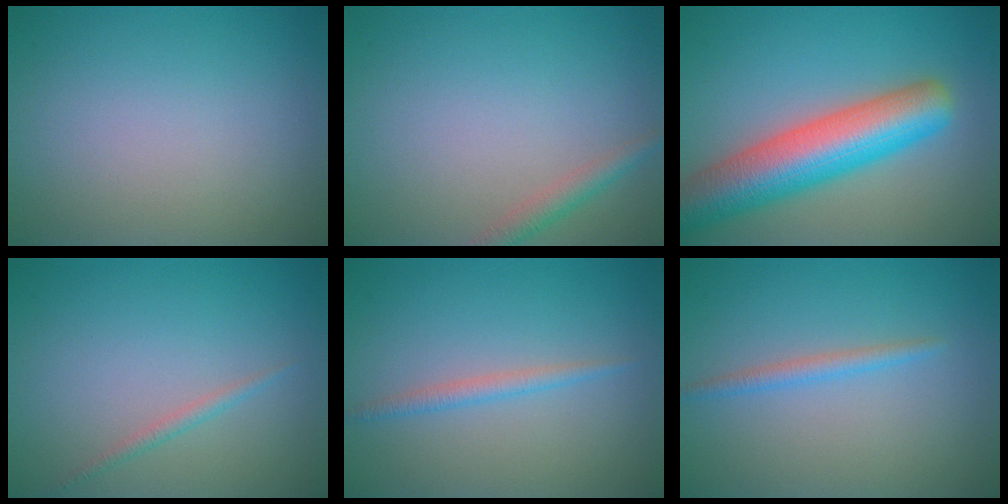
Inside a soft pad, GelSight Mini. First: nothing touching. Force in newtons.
{"total": 1.8, "press": 1.8, "slide": 0.1}
{"total": 9.5, "press": 9.5, "slide": 0.5}
{"total": 1.0, "press": 1.0, "slide": 0.1}
{"total": 1.5, "press": 1.5, "slide": 0.1}
{"total": 1.5, "press": 1.5, "slide": 0.1}